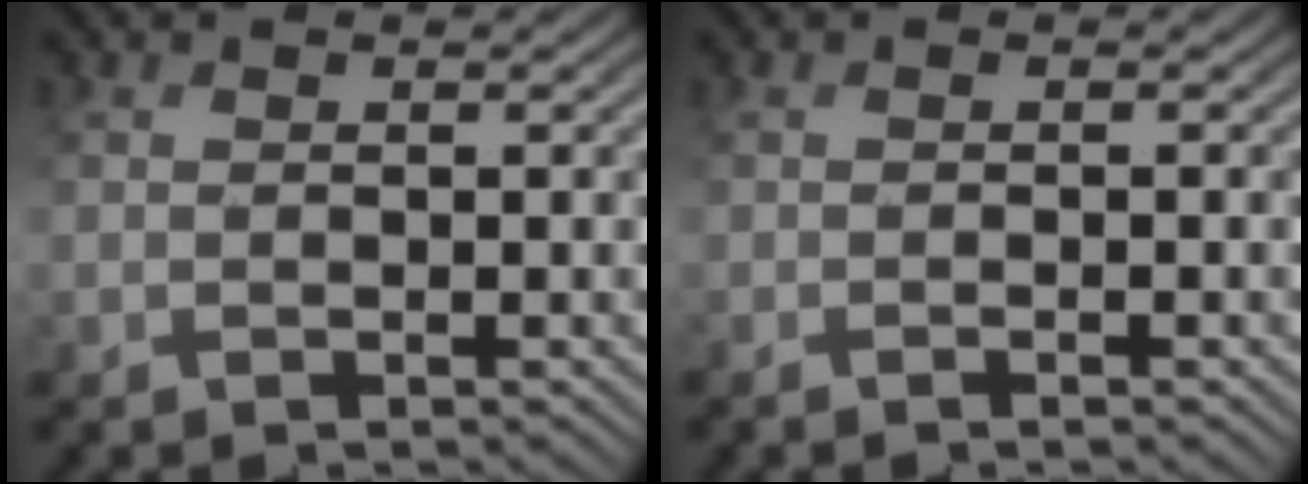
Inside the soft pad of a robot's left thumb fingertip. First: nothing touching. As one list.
[{"total": 1.1, "force": [-0.6, 0.1, 0.9], "torque": [-0.015, -0.001, -0.015]}]